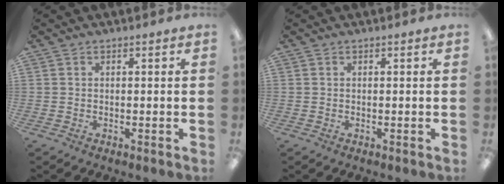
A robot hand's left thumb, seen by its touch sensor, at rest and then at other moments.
{"total": 0.0}